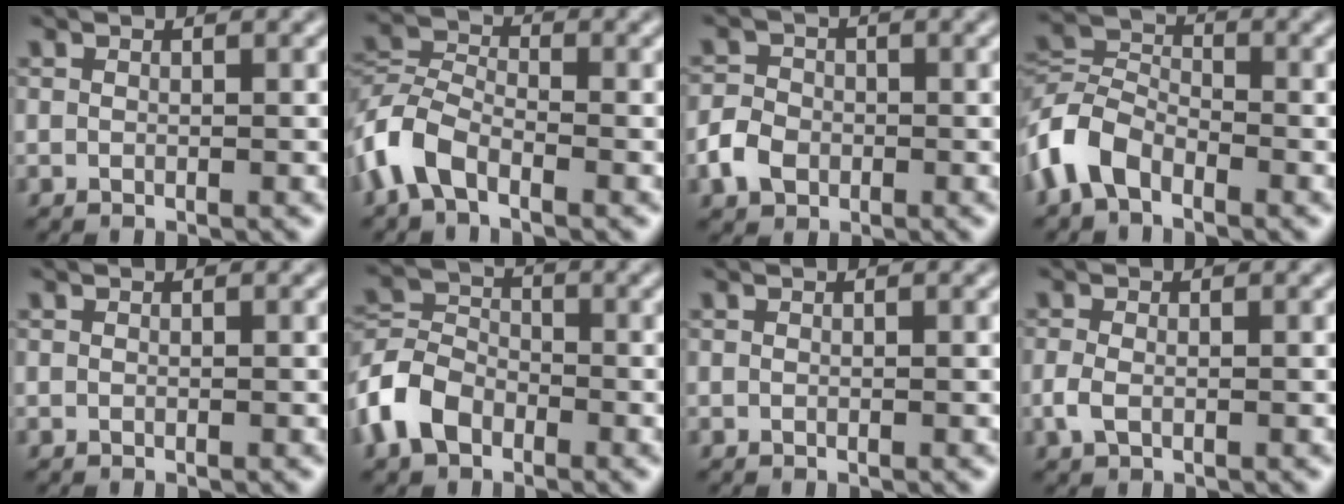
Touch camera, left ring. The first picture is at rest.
{"total": 4.9, "force": [-3.1, 2.5, 2.9], "torque": [-0.067, 0.001, -0.076]}
{"total": 3.0, "force": [-1.1, 2.4, 1.3], "torque": [-0.025, 0.002, -0.026]}
{"total": 5.3, "force": [-3.2, 3.0, 2.9], "torque": [-0.063, 0.006, -0.081]}
{"total": 0.0}
{"total": 5.0, "force": [-2.9, 3.4, 2.5], "torque": [-0.054, 0.004, -0.069]}
{"total": 0.0}
{"total": 1.5, "force": [-0.4, 0.9, 1.1], "torque": [-0.028, -0.003, -0.010]}